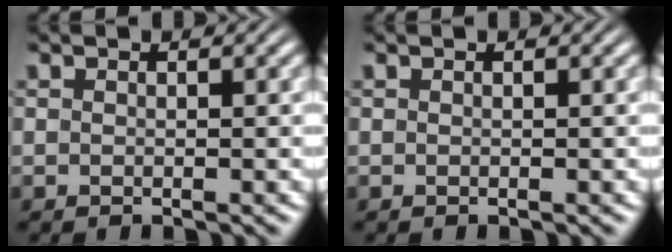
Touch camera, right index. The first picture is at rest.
{"total": 0.0}